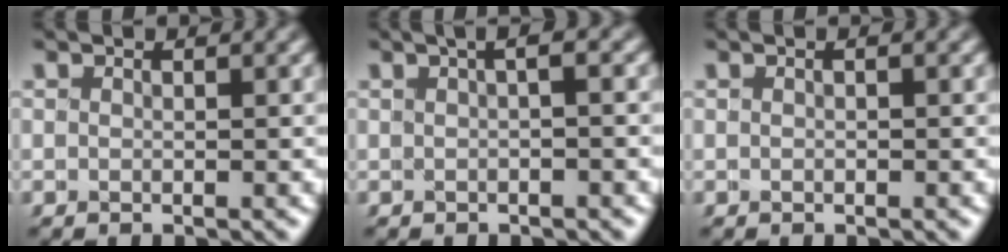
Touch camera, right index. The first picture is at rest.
{"total": 2.0, "force": [0.5, 0.9, 1.8], "torque": [-0.017, 0.019, 0.001]}
{"total": 0.0}